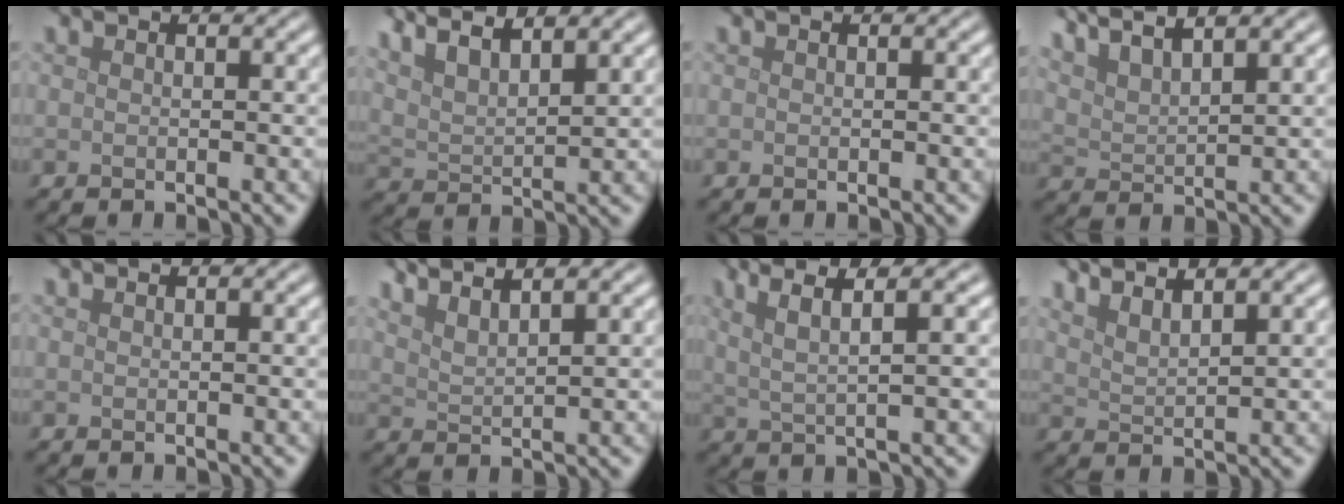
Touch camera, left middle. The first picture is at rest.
{"total": 7.2, "force": [5.5, 2.1, 4.2], "torque": [-0.068, 0.020, 0.074]}
{"total": 0.0}
{"total": 6.7, "force": [5.3, 1.8, 3.7], "torque": [-0.054, 0.023, 0.067]}
{"total": 0.0}
{"total": 4.3, "force": [3.7, 1.0, 2.0], "torque": [-0.014, 0.016, 0.042]}
{"total": 4.8, "force": [2.4, 0.9, 4.1], "torque": [-0.072, 0.010, 0.034]}
{"total": 3.8, "force": [3.3, 0.8, 1.7], "torque": [-0.010, 0.010, 0.042]}